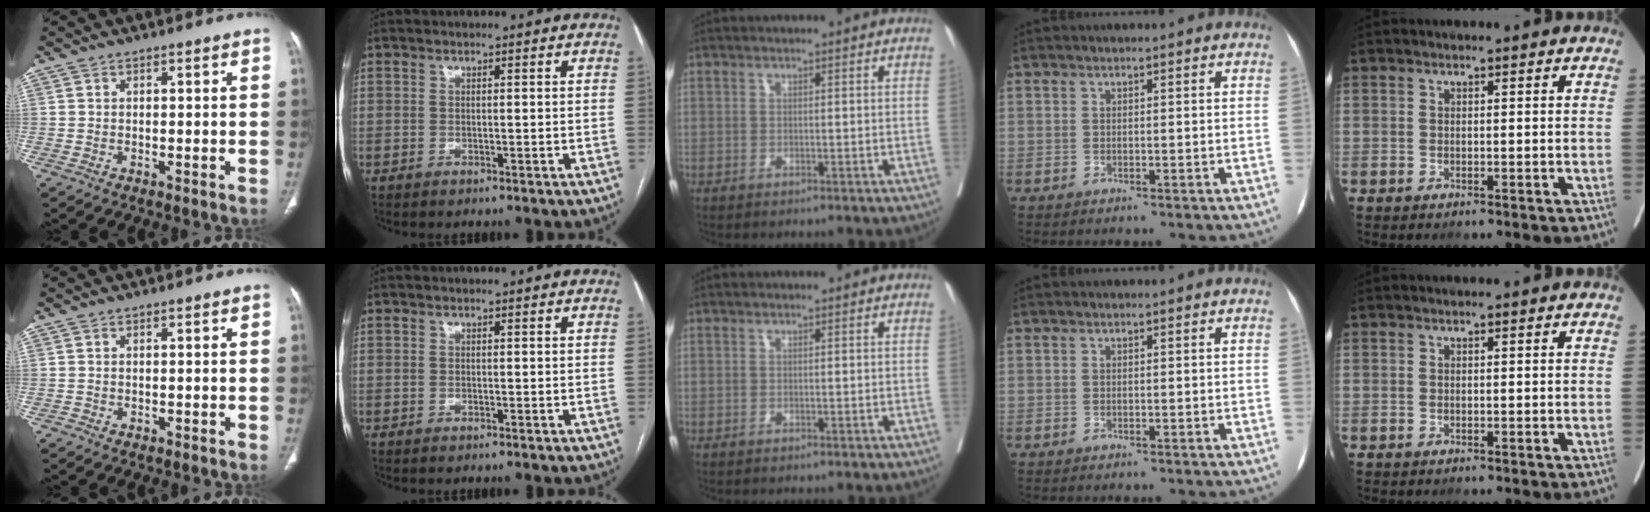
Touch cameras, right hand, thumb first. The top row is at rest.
{}